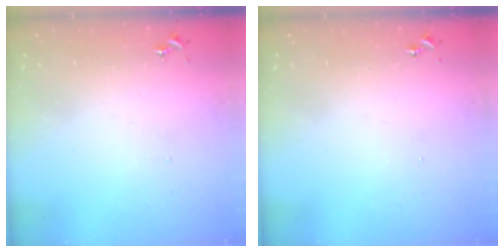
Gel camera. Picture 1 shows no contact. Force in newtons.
{"total": 0.0}